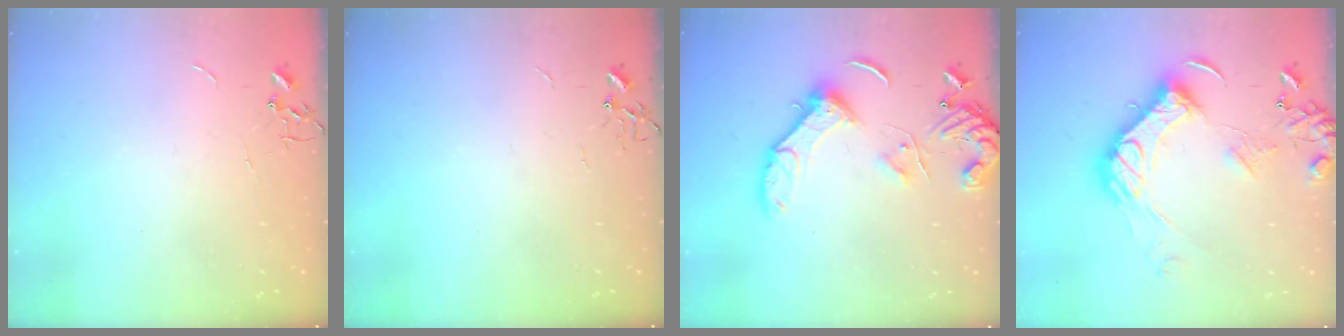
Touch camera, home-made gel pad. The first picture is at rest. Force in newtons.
{"total": 0.0}
{"total": 13.5, "press": 13.4, "slide": 1.7}
{"total": 18.6, "press": 18.5, "slide": 1.9}